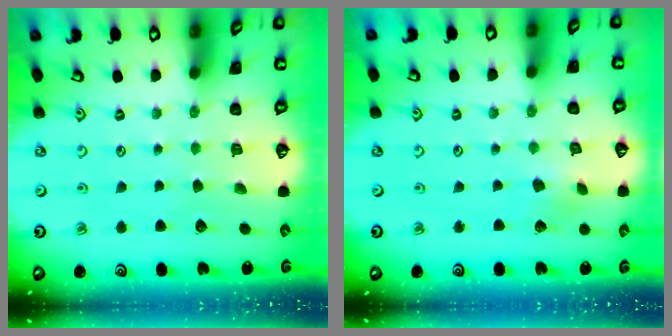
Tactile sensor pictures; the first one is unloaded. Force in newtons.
{"total": 3.4, "press": 3.3, "slide": 0.4}